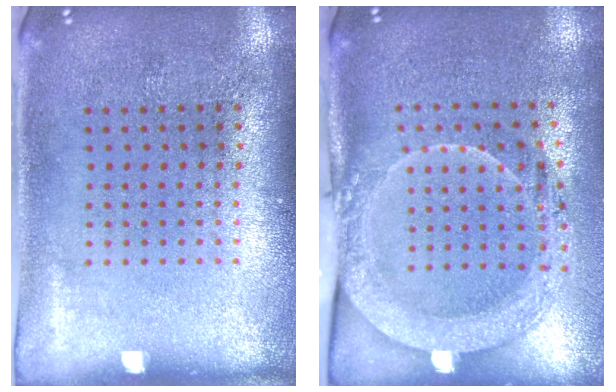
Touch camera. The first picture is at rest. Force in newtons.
{"total": 2.0, "press": 2.0, "slide": 0.2}